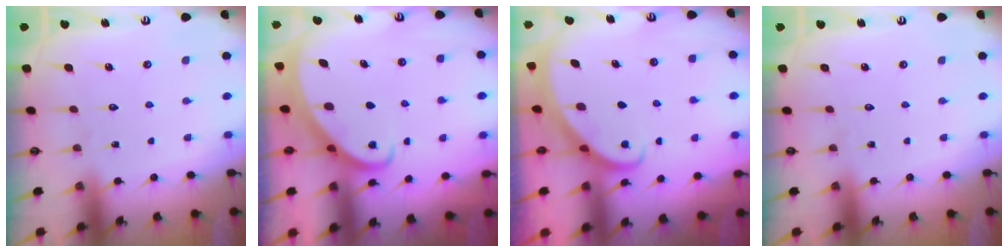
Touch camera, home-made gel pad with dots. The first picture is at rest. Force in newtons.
{"total": 2.3, "press": 2.3, "slide": 0.3}
{"total": 2.8, "press": 2.8, "slide": 0.2}
{"total": 0.0}